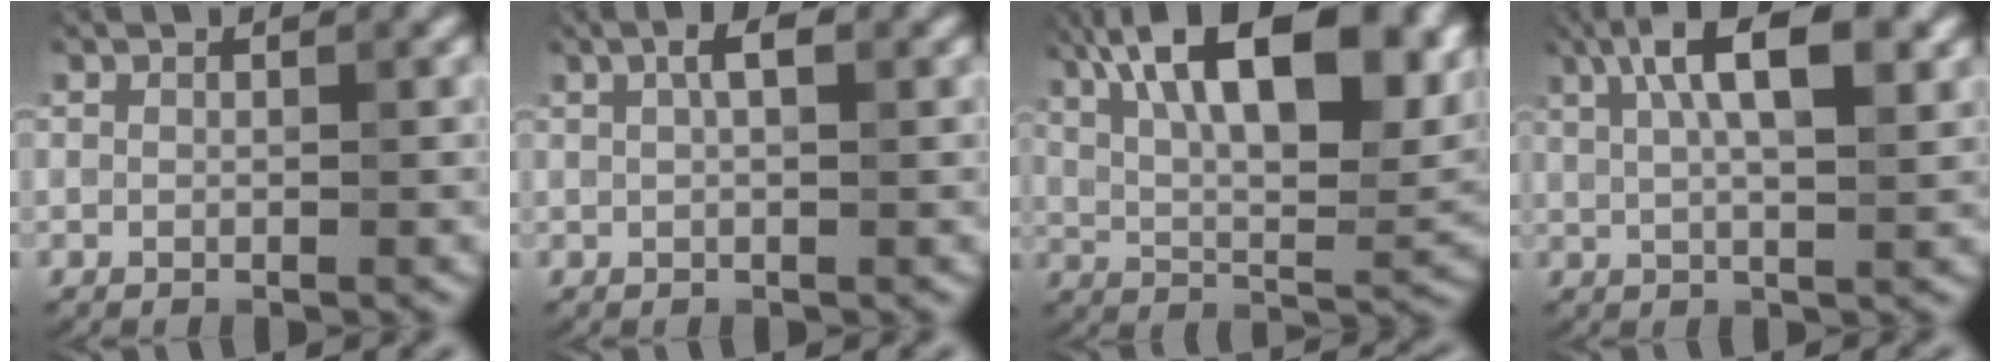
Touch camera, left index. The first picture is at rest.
{"total": 2.1, "force": [0.8, 0.6, 1.8], "torque": [-0.031, 0.007, 0.011]}
{"total": 17.5, "force": [8.2, 7.1, 13.8], "torque": [-0.188, 0.032, 0.118]}
{"total": 8.6, "force": [3.3, 2.9, 7.4], "torque": [-0.108, 0.023, 0.042]}